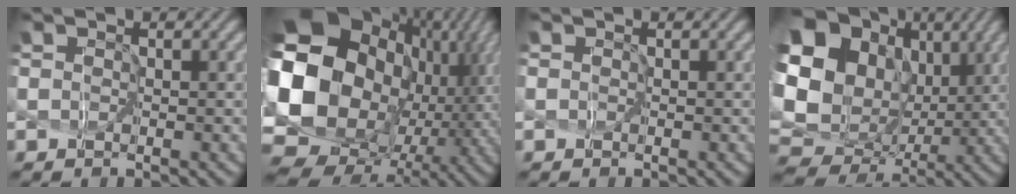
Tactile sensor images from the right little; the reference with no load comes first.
{"total": 20.7, "force": [1.7, 16.5, 12.5], "torque": [-0.296, -0.028, 0.037]}
{"total": 0.0}
{"total": 16.8, "force": [3.6, 13.7, 9.0], "torque": [-0.224, 0.007, 0.089]}